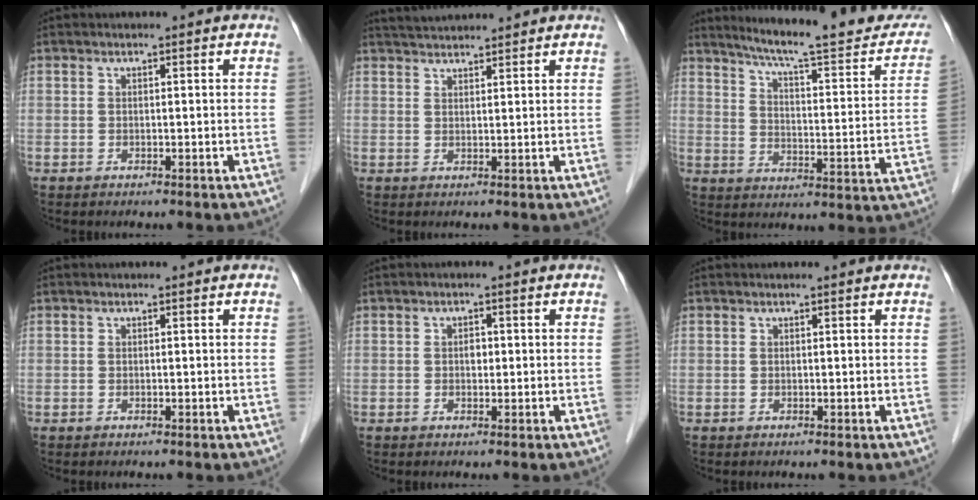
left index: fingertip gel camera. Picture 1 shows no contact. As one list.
[{"total": 4.9, "force": [4.8, 0.3, 1.3], "torque": [-0.024, 0.032, 0.078]}, {"total": 21.2, "force": [18.5, 2.2, 10.0], "torque": [-0.134, -0.040, 0.237]}, {"total": 0.0}, {"total": 1.2, "force": [-0.1, 0.9, 0.9], "torque": [-0.012, 0.000, -0.004]}, {"total": 0.7, "force": [0.7, 0.0, 0.1], "torque": [-0.010, 0.002, 0.007]}]